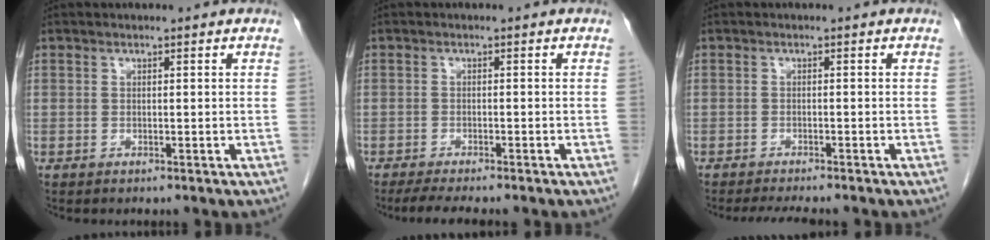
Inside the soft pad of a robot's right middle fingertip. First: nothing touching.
{"total": 5.0, "force": [-4.1, 0.2, 2.8], "torque": [-0.045, -0.013, -0.062]}
{"total": 4.6, "force": [-4.1, 0.4, 2.1], "torque": [-0.030, -0.013, -0.060]}